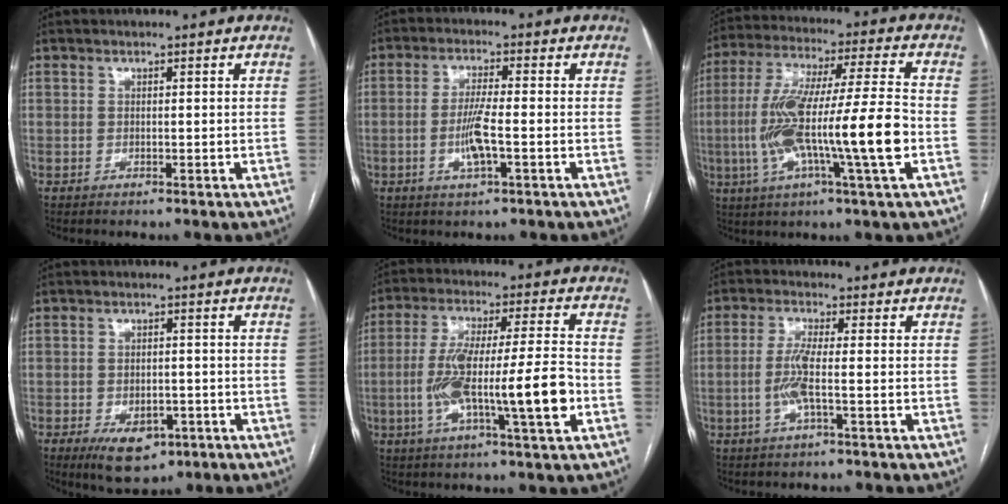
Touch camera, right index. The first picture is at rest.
{"total": 5.6, "force": [-1.4, 0.6, 5.4], "torque": [-0.111, -0.005, -0.025]}
{"total": 18.6, "force": [-3.4, 0.5, 18.3], "torque": [-0.347, 0.004, -0.063]}
{"total": 7.5, "force": [-3.9, 4.0, 4.9], "torque": [-0.075, -0.004, -0.051]}
{"total": 15.5, "force": [-3.5, 1.1, 15.0], "torque": [-0.273, 0.007, -0.060]}
{"total": 4.8, "force": [-1.1, 0.1, 4.7], "torque": [-0.105, -0.002, -0.023]}